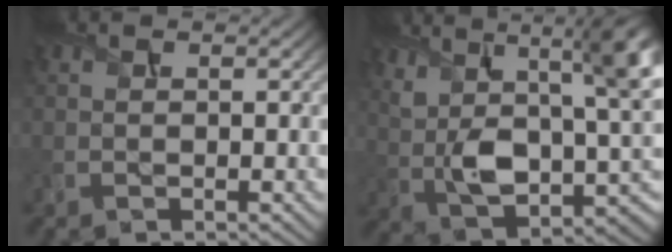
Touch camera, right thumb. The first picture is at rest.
{"total": 13.9, "force": [3.7, 7.2, 11.3], "torque": [-0.213, -0.006, 0.069]}